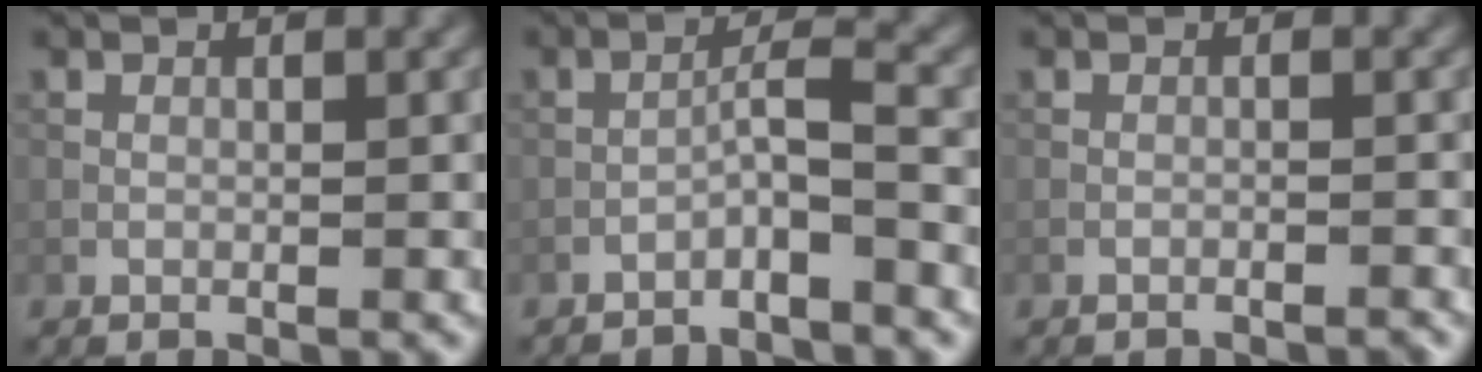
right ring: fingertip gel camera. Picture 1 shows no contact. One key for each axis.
{"total": 2.5, "fx": -1.7, "fy": 0.0, "fz": 1.8, "tx": -0.035, "ty": 0.016, "tz": -0.035}
{"total": 1.2, "fx": -1.0, "fy": 0.1, "fz": 0.7, "tx": -0.008, "ty": 0.006, "tz": -0.025}